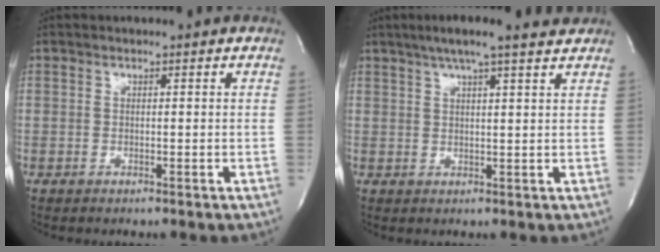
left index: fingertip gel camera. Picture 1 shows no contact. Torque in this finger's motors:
{"motor_torque": [0.15, -0.14, 0.08, 0.02]}